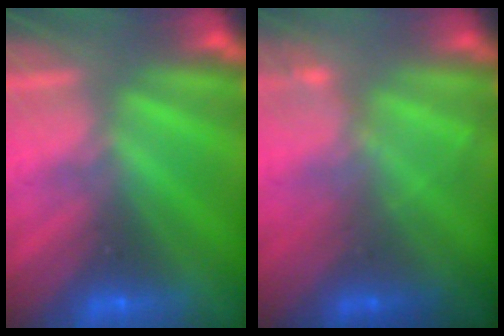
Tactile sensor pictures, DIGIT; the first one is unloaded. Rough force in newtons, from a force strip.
{"total": 2.3}